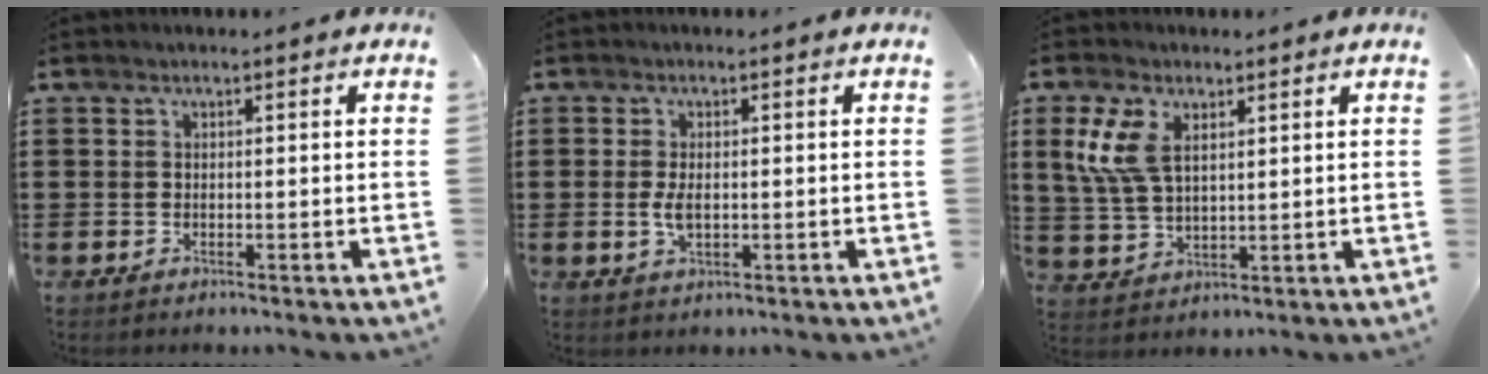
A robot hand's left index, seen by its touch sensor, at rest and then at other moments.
{"total": 3.1, "force": [-0.2, 1.5, 2.7], "torque": [-0.060, 0.000, -0.005]}
{"total": 7.7, "force": [3.1, 4.1, 5.8], "torque": [-0.145, 0.003, 0.051]}